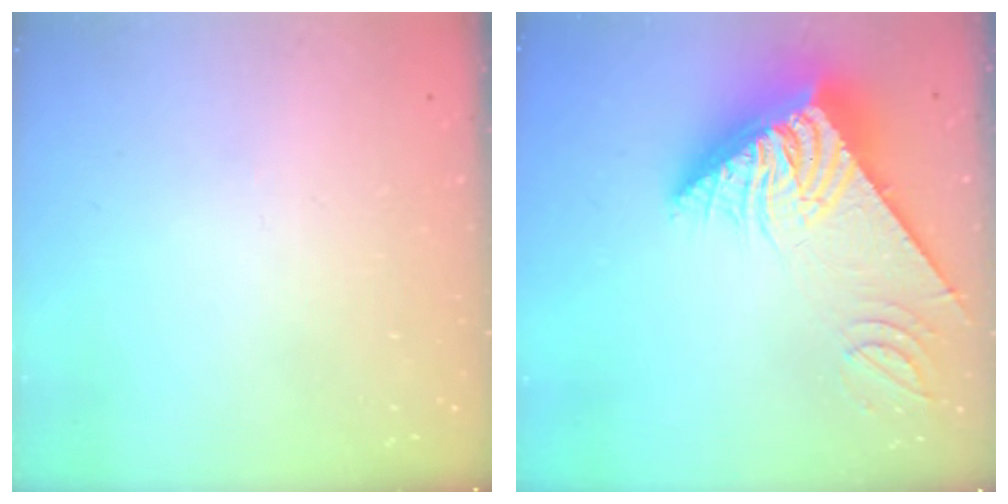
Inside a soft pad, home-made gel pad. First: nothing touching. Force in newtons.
{"total": 14.6, "press": 14.5, "slide": 1.5}